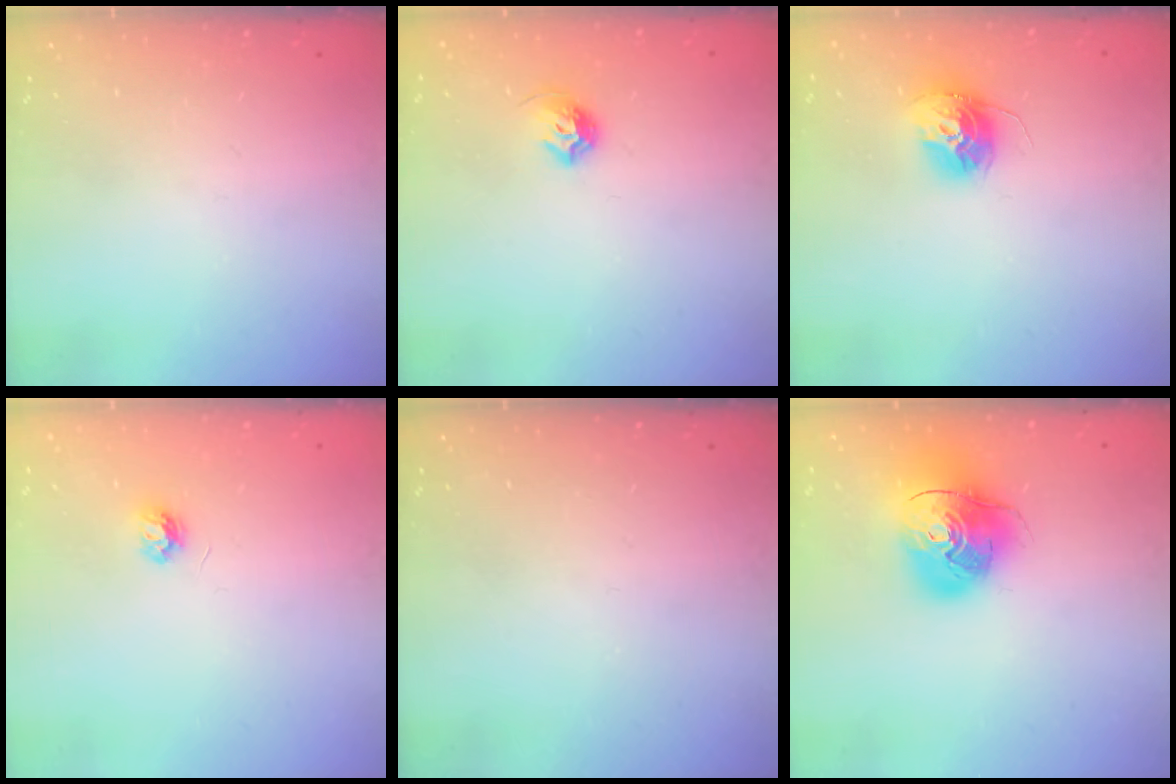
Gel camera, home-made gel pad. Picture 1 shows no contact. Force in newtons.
{"total": 7.0, "press": 6.9, "slide": 0.8}
{"total": 12.4, "press": 12.4, "slide": 1.0}
{"total": 3.8, "press": 3.8, "slide": 0.5}
{"total": 0.0}
{"total": 13.7, "press": 13.6, "slide": 1.7}